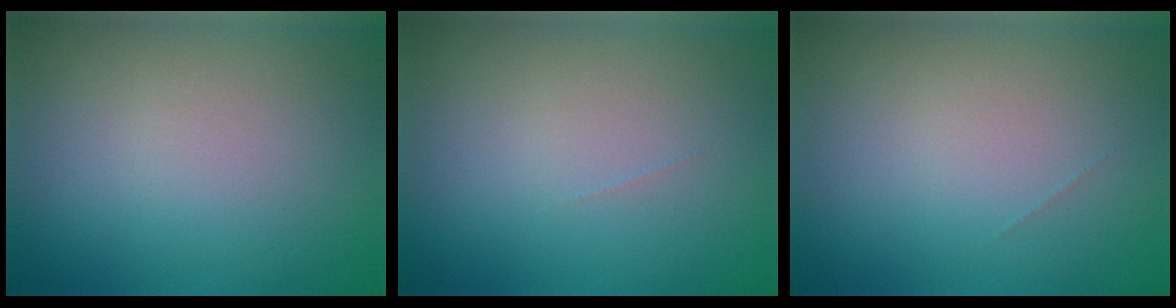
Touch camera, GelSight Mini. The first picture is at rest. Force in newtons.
{"total": 0.0}
{"total": 0.0}